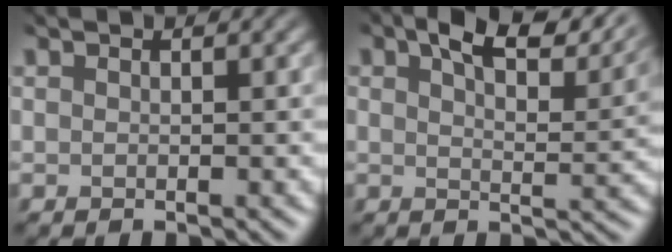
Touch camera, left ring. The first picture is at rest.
{"total": 8.2, "force": [5.8, 2.7, 5.0], "torque": [-0.083, 0.004, 0.084]}